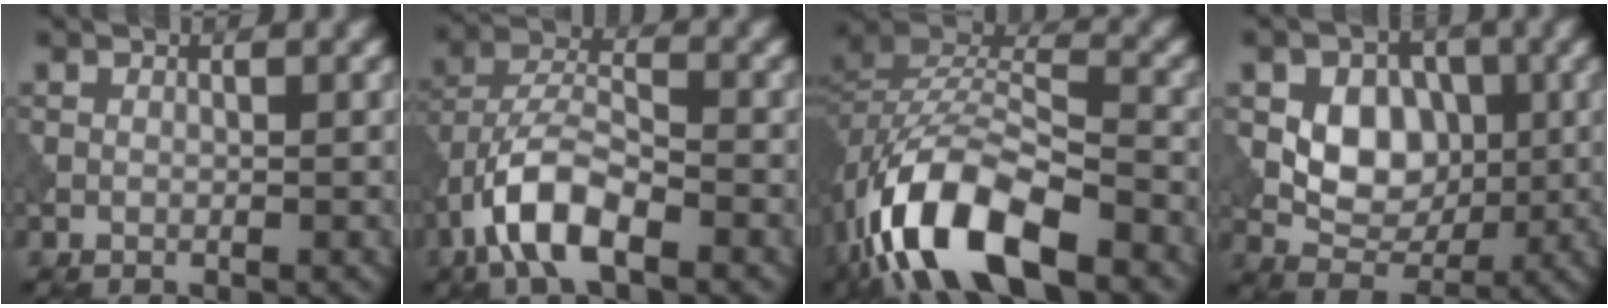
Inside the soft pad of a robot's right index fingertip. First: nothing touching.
{"total": 7.1, "force": [-3.8, 2.9, 5.2], "torque": [-0.097, 0.007, -0.081]}
{"total": 12.2, "force": [-7.0, 5.0, 8.7], "torque": [-0.168, -0.003, -0.138]}
{"total": 6.0, "force": [0.4, 4.5, 4.0], "torque": [-0.061, -0.003, 0.006]}